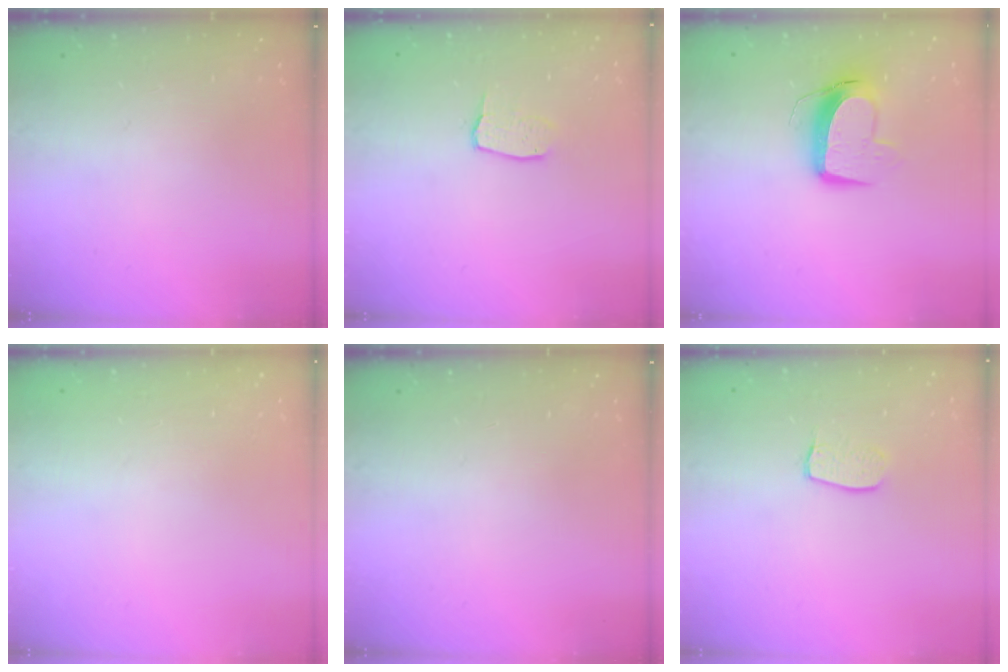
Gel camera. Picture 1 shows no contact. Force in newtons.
{"total": 3.0, "press": 3.0, "slide": 0.2}
{"total": 10.6, "press": 10.5, "slide": 1.2}
{"total": 0.0}
{"total": 0.0}
{"total": 6.4, "press": 6.4, "slide": 0.1}